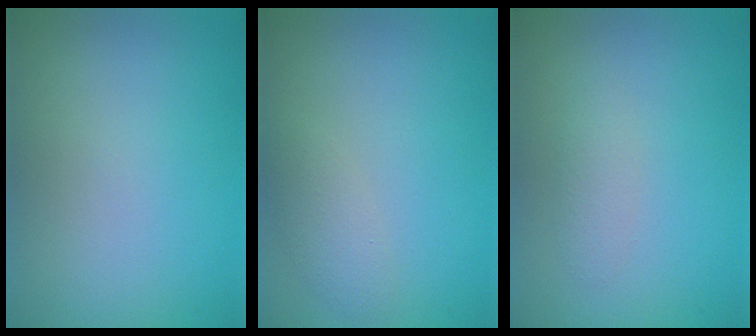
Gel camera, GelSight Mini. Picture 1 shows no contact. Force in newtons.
{"total": 1.9, "press": 1.9, "slide": 0.1}
{"total": 1.3, "press": 1.3, "slide": 0.0}